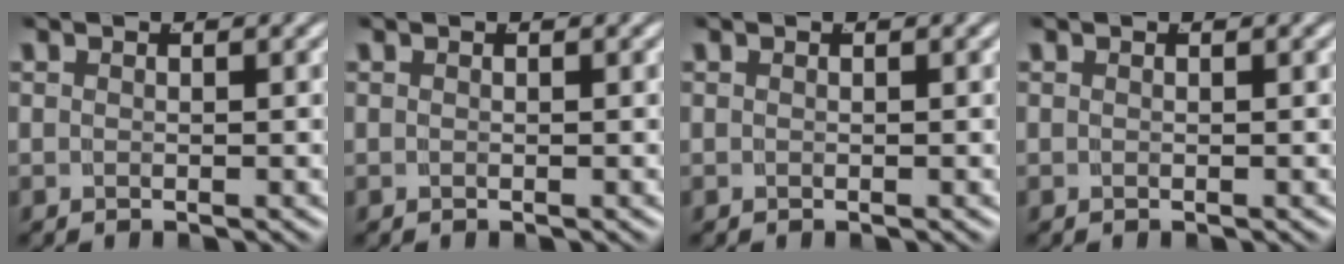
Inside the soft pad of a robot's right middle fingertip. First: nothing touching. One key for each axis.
{"total": 0.0}
{"total": 0.0}
{"total": 0.0}